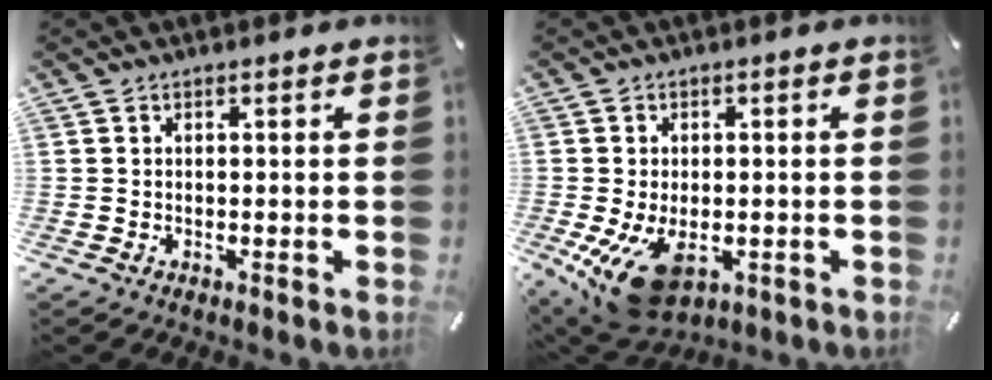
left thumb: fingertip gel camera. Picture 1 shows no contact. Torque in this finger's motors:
{"motor_torque": [0.89, 2.62, 1.33, 0.43, 0.18]}